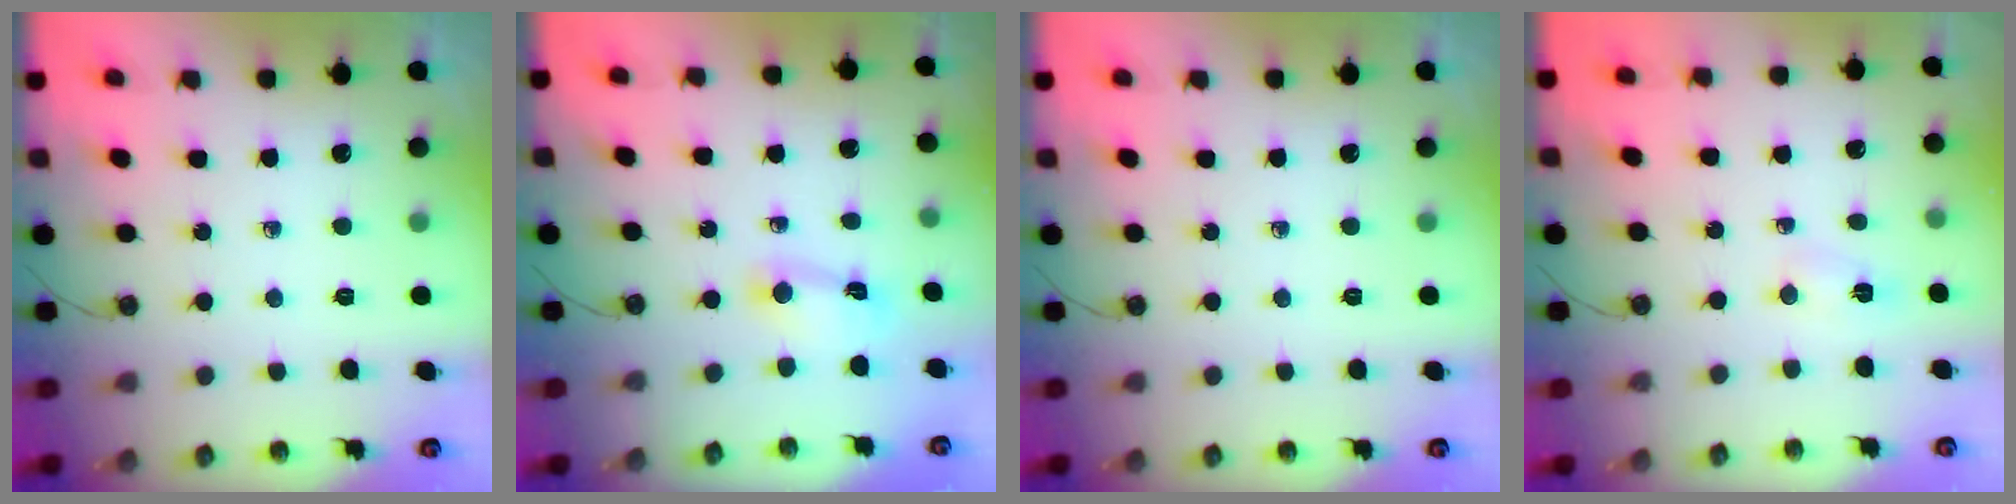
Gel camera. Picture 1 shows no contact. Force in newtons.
{"total": 3.0, "press": 3.0, "slide": 0.3}
{"total": 0.0}
{"total": 2.3, "press": 2.3, "slide": 0.3}